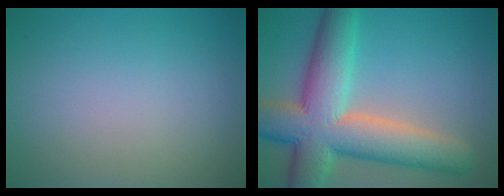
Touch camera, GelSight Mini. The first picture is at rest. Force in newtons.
{"total": 11.4, "press": 11.3, "slide": 0.8}